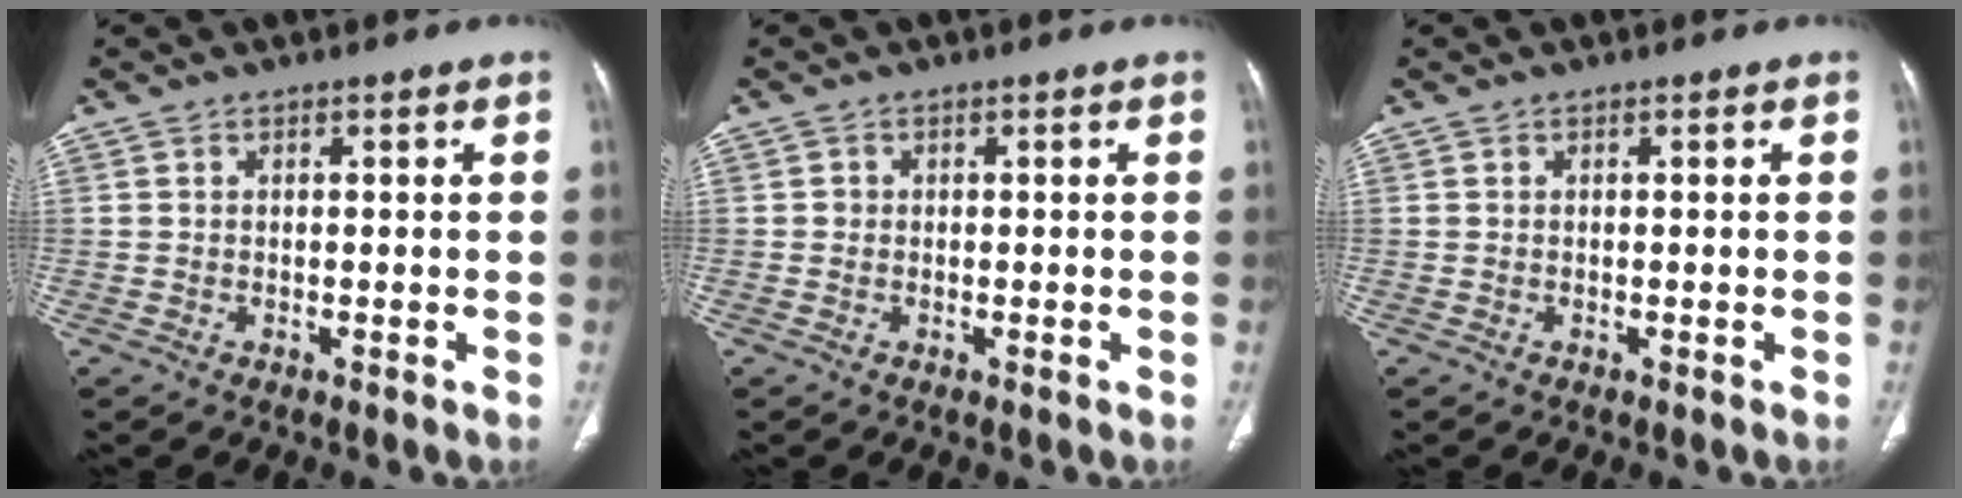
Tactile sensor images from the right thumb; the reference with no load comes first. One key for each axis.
{"total": 0.8, "fx": 0.0, "fy": 0.7, "fz": 0.1, "tx": 0.002, "ty": 0.003, "tz": -0.001}
{"total": 0.0}